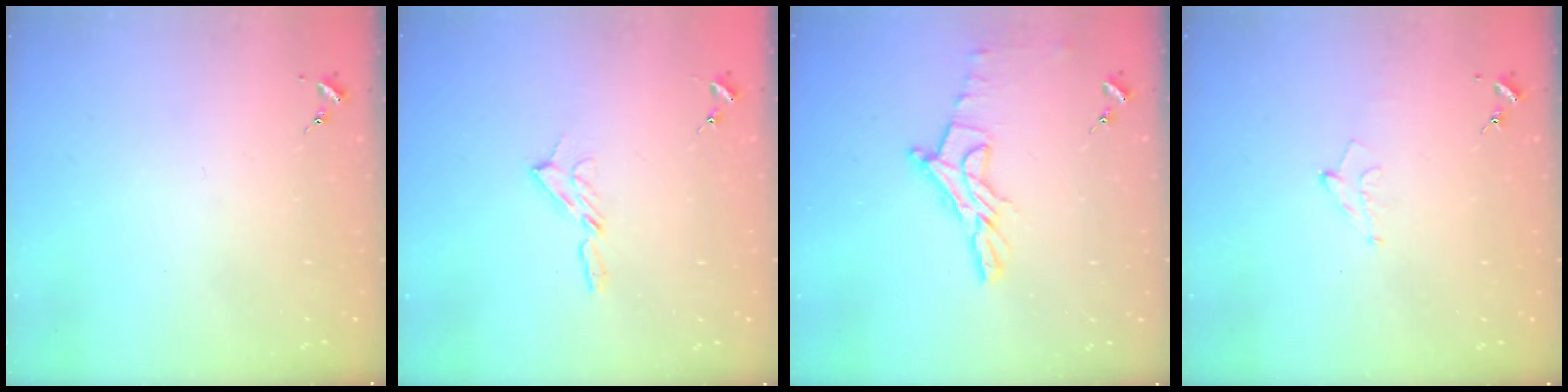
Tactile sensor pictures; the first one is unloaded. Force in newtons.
{"total": 4.7, "press": 4.7, "slide": 0.6}
{"total": 13.3, "press": 13.3, "slide": 1.0}
{"total": 6.1, "press": 6.1, "slide": 0.8}